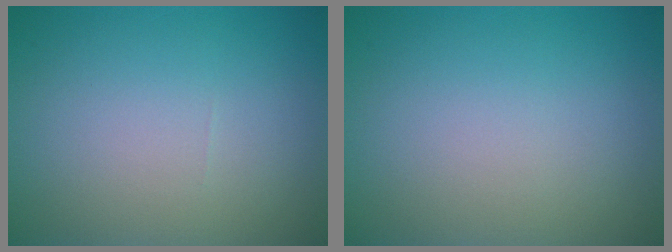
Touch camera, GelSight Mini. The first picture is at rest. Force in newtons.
{"total": 0.0}